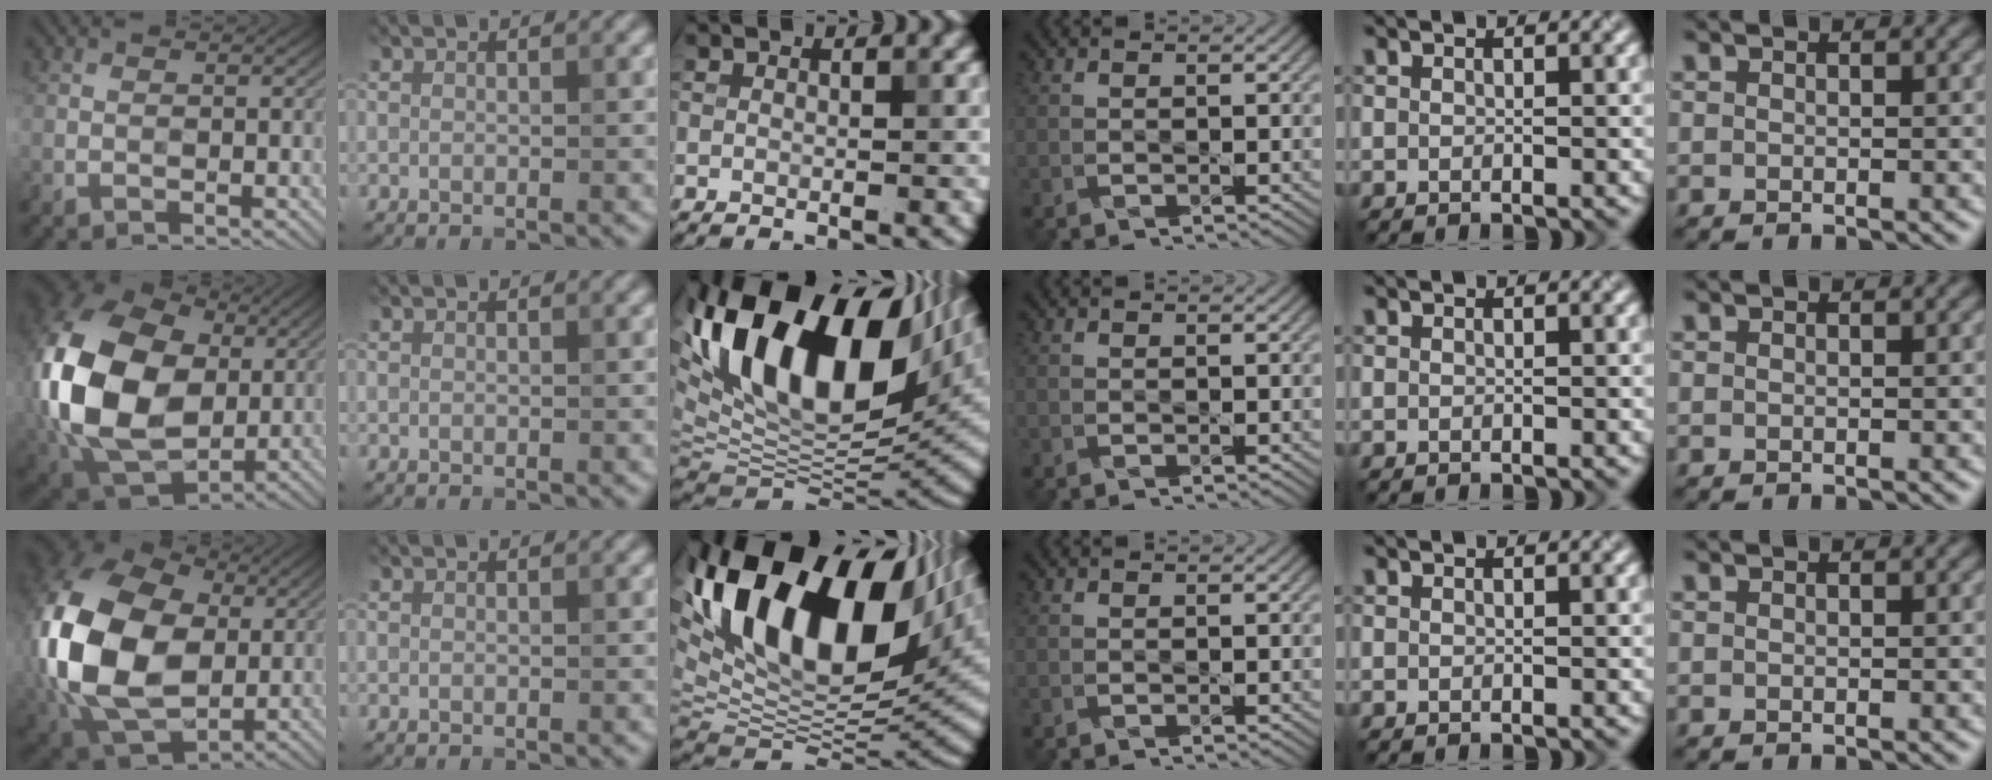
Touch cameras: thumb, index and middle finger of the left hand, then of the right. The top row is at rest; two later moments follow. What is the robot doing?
{"motion": "pour", "object": "watering can"}